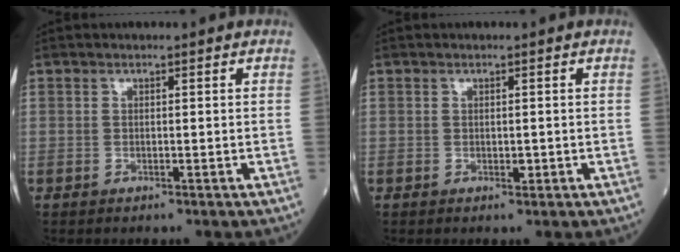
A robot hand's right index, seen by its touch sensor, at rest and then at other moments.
{"total": 0.8, "force": [-0.2, 0.4, 0.6], "torque": [-0.008, -0.001, -0.002]}